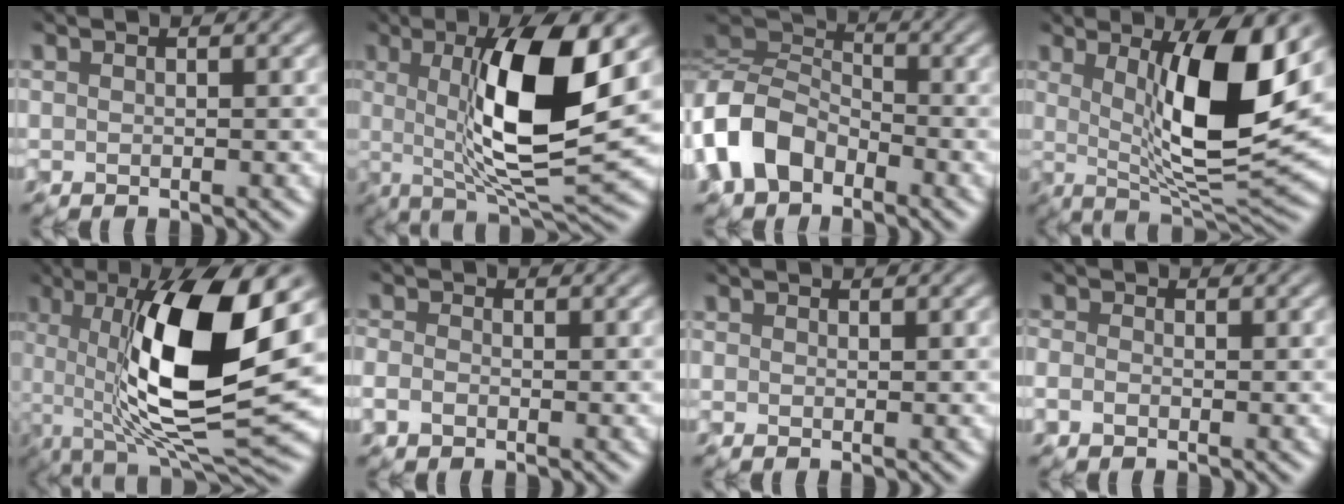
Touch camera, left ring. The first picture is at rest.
{"total": 9.9, "force": [0.4, 2.2, 9.6], "torque": [-0.157, -0.009, 0.023]}
{"total": 6.2, "force": [-4.0, 4.0, 2.5], "torque": [-0.070, 0.007, -0.088]}
{"total": 9.4, "force": [1.5, 2.1, 9.0], "torque": [-0.146, -0.011, 0.042]}
{"total": 12.6, "force": [0.0, 3.2, 12.2], "torque": [-0.212, -0.010, 0.012]}
{"total": 1.5, "force": [-1.4, 0.5, -0.2], "torque": [-0.006, 0.000, -0.022]}
{"total": 0.9, "force": [-0.5, -0.3, -0.7], "torque": [0.006, 0.001, 0.003]}
{"total": 1.3, "force": [-1.3, 0.3, -0.3], "torque": [-0.005, 0.001, -0.018]}